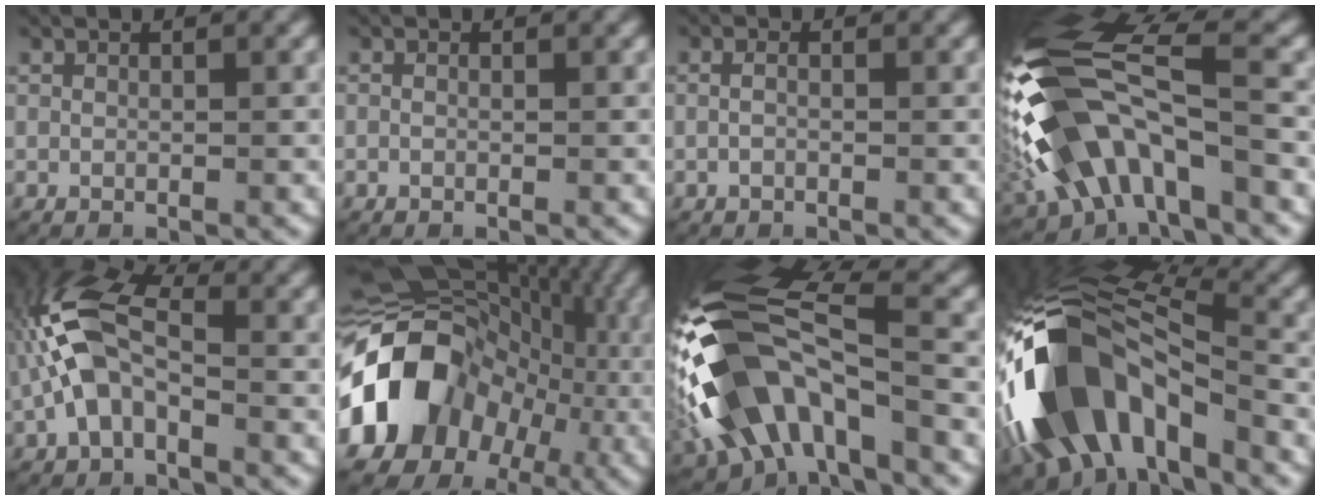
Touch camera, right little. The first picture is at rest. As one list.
[{"total": 0.0}, {"total": 0.7, "force": [-0.3, 0.3, 0.6], "torque": [-0.013, -0.001, -0.004]}, {"total": 10.6, "force": [-0.3, 6.0, 8.7], "torque": [-0.225, -0.012, 0.006]}, {"total": 7.1, "force": [0.0, 4.5, 5.4], "torque": [-0.125, -0.004, -0.003]}, {"total": 18.5, "force": [-1.3, 14.0, 12.0], "torque": [-0.213, -0.023, -0.019]}, {"total": 12.3, "force": [-0.7, 7.4, 9.8], "torque": [-0.230, -0.013, -0.006]}, {"total": 15.5, "force": [-2.2, 9.7, 11.9], "torque": [-0.229, -0.008, -0.035]}]